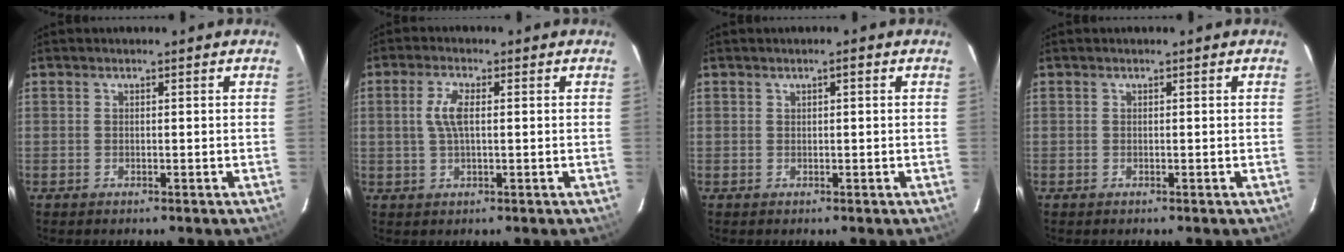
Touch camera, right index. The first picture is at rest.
{"total": 4.3, "force": [0.5, 1.5, 4.0], "torque": [-0.082, 0.004, 0.013]}
{"total": 0.9, "force": [0.4, 0.2, 0.7], "torque": [-0.012, 0.006, 0.006]}
{"total": 0.0}